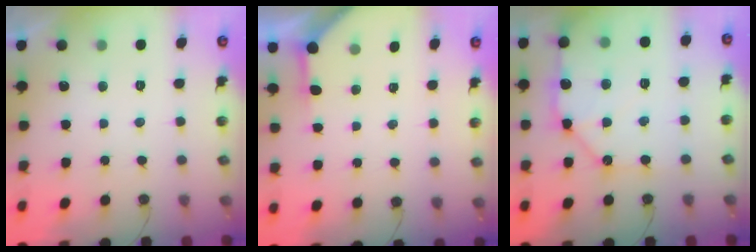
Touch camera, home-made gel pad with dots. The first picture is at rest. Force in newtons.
{"total": 3.7, "press": 3.7, "slide": 0.4}
{"total": 14.2, "press": 14.1, "slide": 1.7}